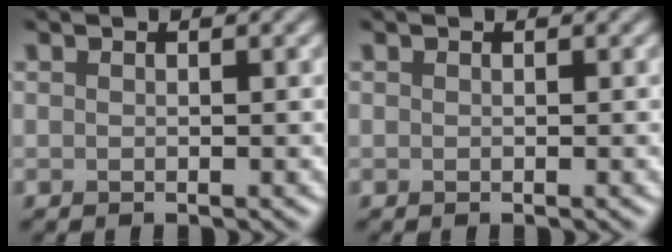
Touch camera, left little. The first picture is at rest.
{"total": 0.0}